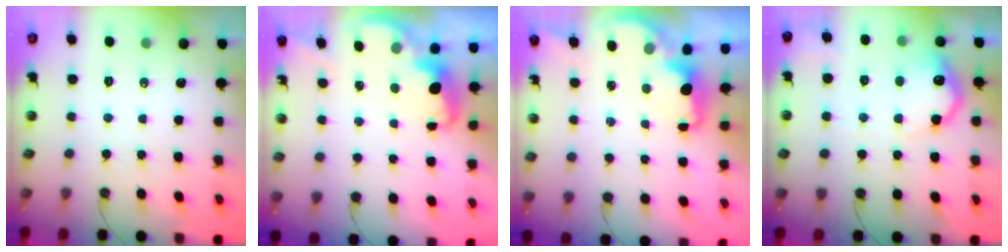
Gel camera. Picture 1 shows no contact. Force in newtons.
{"total": 2.7, "press": 2.6, "slide": 0.8}
{"total": 2.2, "press": 2.1, "slide": 0.9}
{"total": 15.9, "press": 15.9, "slide": 1.1}